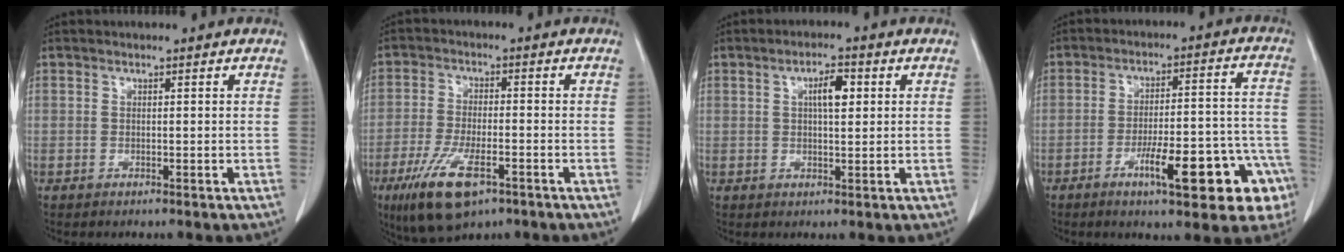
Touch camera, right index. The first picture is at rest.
{"total": 10.7, "force": [-5.9, 3.4, 8.3], "torque": [-0.162, -0.020, -0.097]}
{"total": 4.2, "force": [1.2, 1.2, 3.8], "torque": [-0.066, 0.006, 0.018]}
{"total": 15.8, "force": [-7.7, 3.4, 13.4], "torque": [-0.114, 0.039, -0.093]}